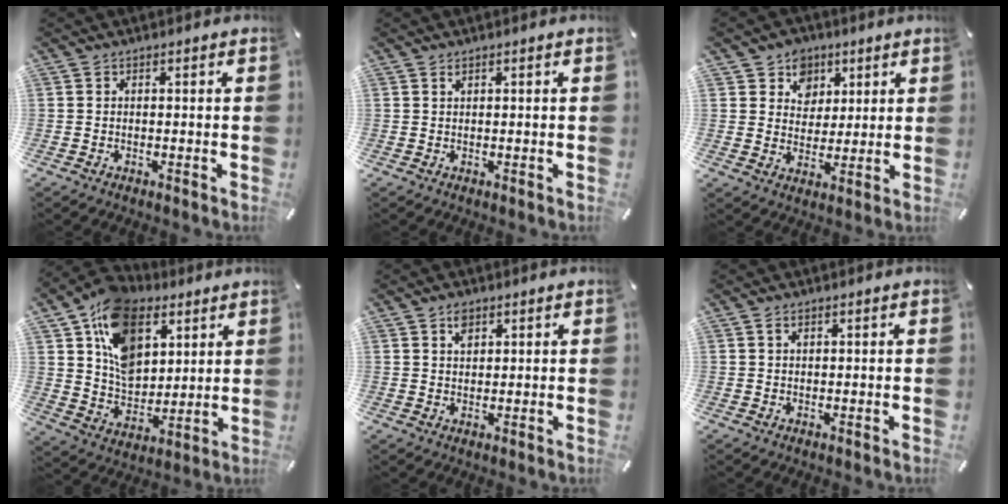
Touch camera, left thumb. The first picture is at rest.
{"total": 0.7, "force": [0.5, 0.2, 0.4], "torque": [-0.009, 0.000, 0.009]}
{"total": 7.4, "force": [3.1, 6.7, 0.6], "torque": [-0.013, -0.021, 0.055]}
{"total": 16.4, "force": [7.7, 11.7, 8.5], "torque": [-0.159, -0.031, 0.149]}
{"total": 2.9, "force": [1.7, 2.0, 1.3], "torque": [-0.012, -0.005, 0.028]}
{"total": 1.3, "force": [0.6, 0.7, 0.9], "torque": [-0.018, 0.002, 0.011]}